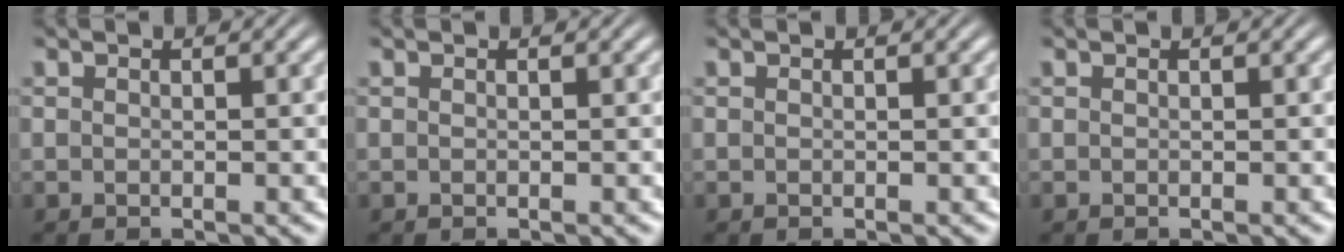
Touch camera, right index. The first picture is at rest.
{"total": 0.0}
{"total": 0.0}
{"total": 0.0}